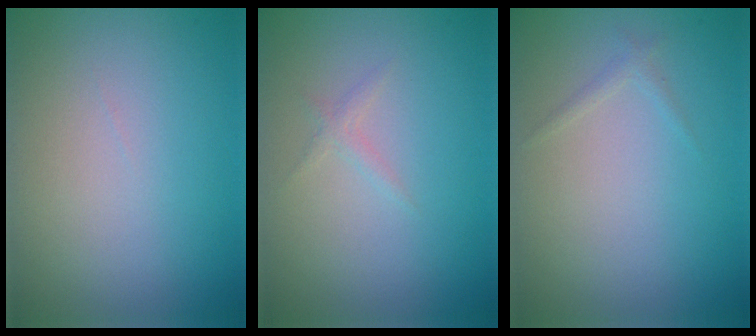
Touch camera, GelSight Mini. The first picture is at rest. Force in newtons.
{"total": 0.8, "press": 0.8, "slide": 0.1}
{"total": 0.7, "press": 0.7, "slide": 0.1}